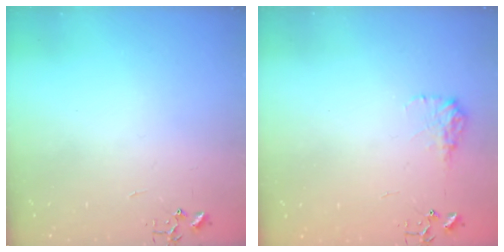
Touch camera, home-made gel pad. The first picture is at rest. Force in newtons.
{"total": 9.6, "press": 9.6, "slide": 0.3}